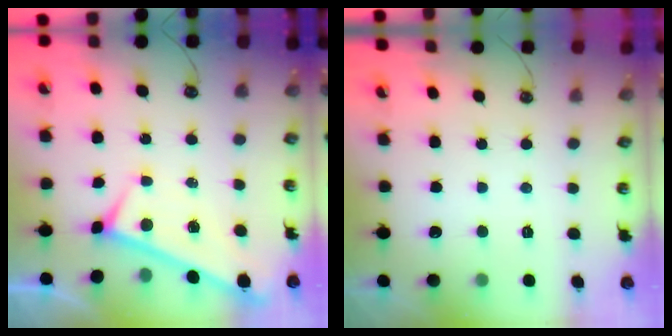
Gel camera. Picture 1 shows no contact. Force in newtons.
{"total": 0.0}